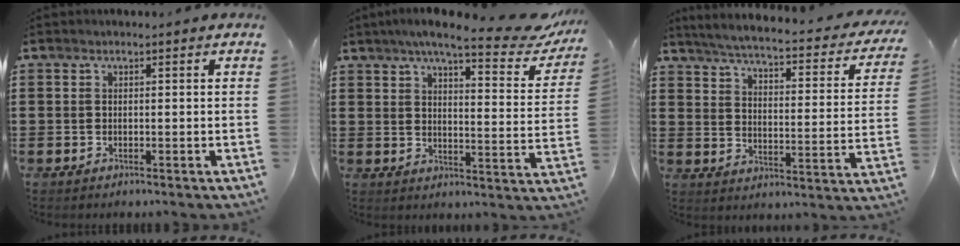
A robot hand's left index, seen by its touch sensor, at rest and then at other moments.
{"total": 8.6, "force": [6.8, 0.6, 5.2], "torque": [-0.101, -0.035, 0.111]}
{"total": 4.4, "force": [3.7, -0.2, 2.2], "torque": [-0.063, -0.032, 0.055]}